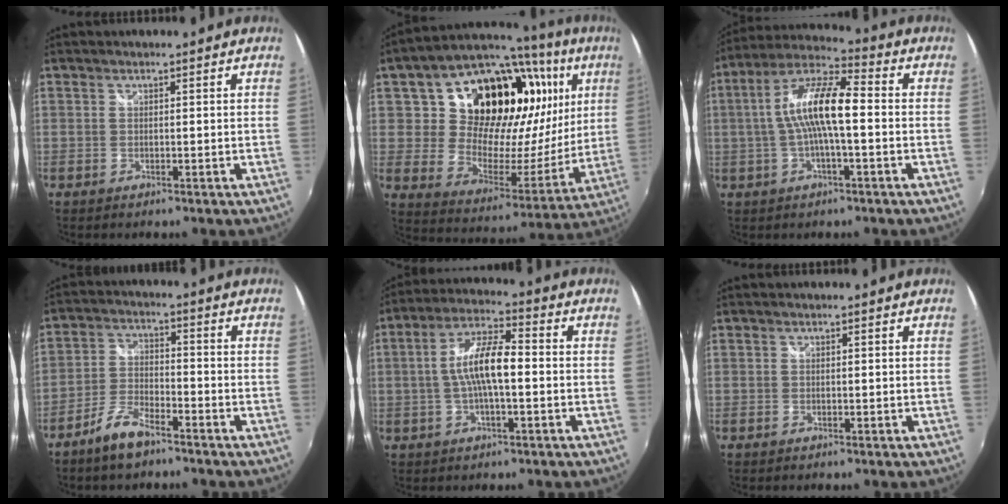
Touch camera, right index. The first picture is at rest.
{"total": 28.9, "force": [10.9, 19.6, 18.1], "torque": [-0.316, 0.046, 0.201]}
{"total": 12.4, "force": [-0.4, 2.9, 12.0], "torque": [-0.233, 0.019, -0.013]}
{"total": 6.9, "force": [-5.3, 2.2, 3.9], "torque": [-0.092, 0.003, -0.102]}
{"total": 9.6, "force": [-0.9, 2.5, 9.2], "torque": [-0.181, 0.013, -0.017]}
{"total": 0.0}